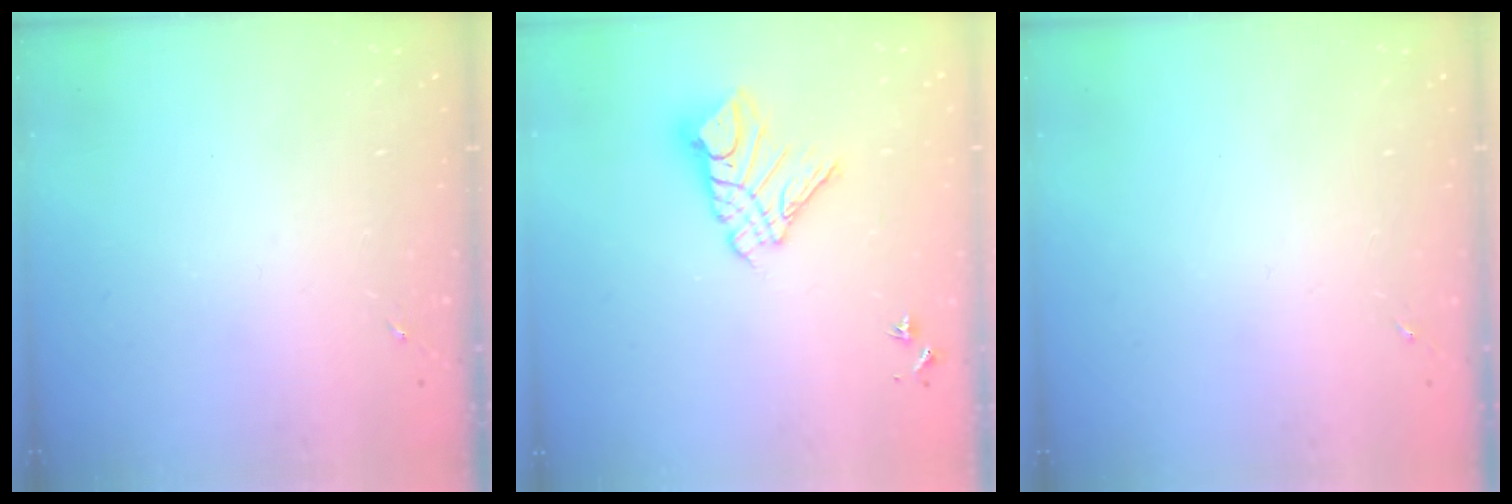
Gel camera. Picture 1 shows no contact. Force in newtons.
{"total": 11.7, "press": 11.7, "slide": 1.2}
{"total": 0.0}